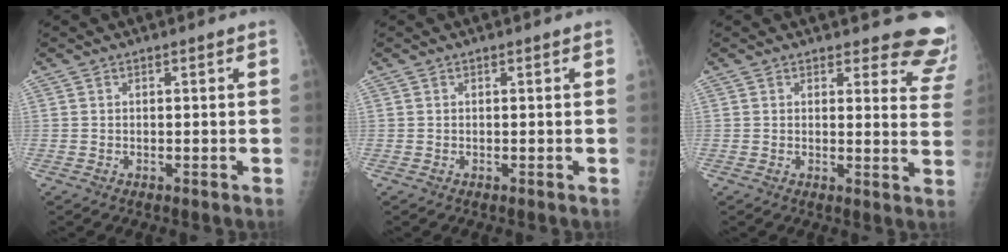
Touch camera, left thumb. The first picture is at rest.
{"total": 0.0}
{"total": 10.3, "force": [9.8, 2.7, 1.2], "torque": [0.035, -0.088, 0.073]}